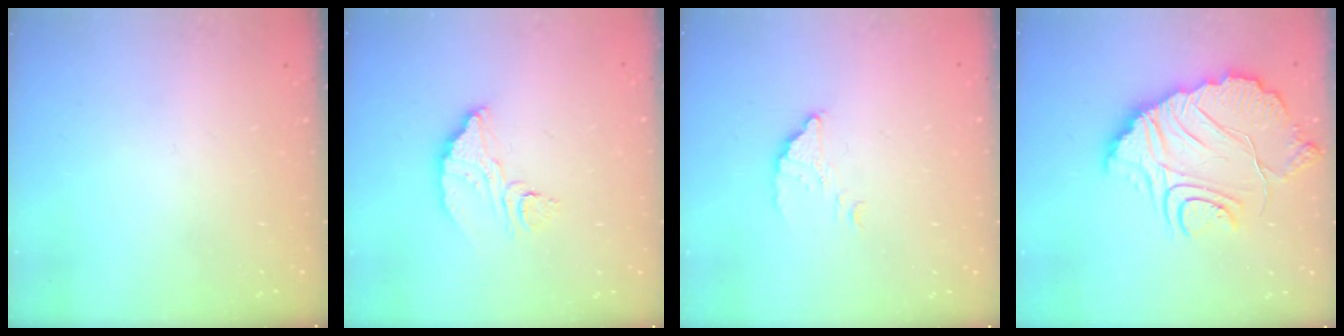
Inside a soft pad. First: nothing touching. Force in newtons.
{"total": 9.0, "press": 9.0, "slide": 0.7}
{"total": 2.2, "press": 2.2, "slide": 0.0}
{"total": 16.2, "press": 16.2, "slide": 1.2}